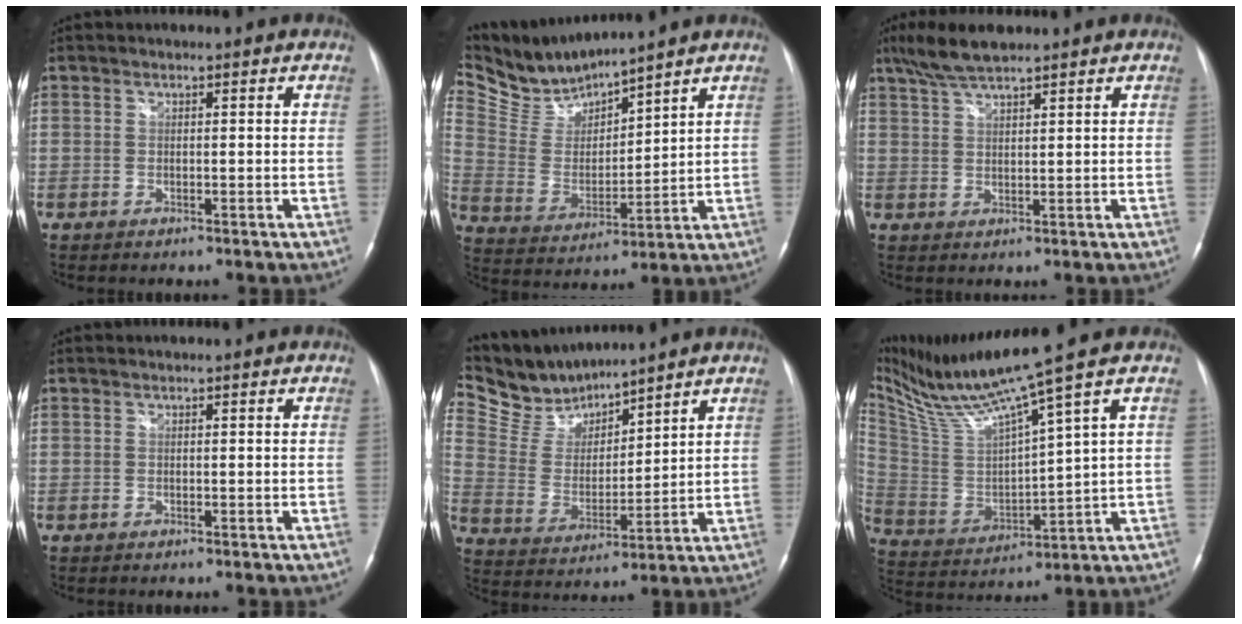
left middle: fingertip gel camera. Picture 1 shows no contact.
{"total": 9.8, "force": [9.6, 0.4, 1.8], "torque": [-0.063, 0.006, 0.209]}
{"total": 6.1, "force": [4.9, 0.9, 3.5], "torque": [-0.077, 0.018, 0.093]}
{"total": 0.0}
{"total": 10.2, "force": [9.9, 1.8, 1.8], "torque": [-0.056, 0.012, 0.210]}
{"total": 13.6, "force": [10.8, -2.3, 7.9], "torque": [-0.162, -0.007, 0.213]}